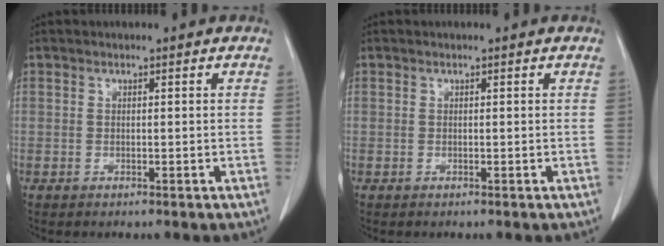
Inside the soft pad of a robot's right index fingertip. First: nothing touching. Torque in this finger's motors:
{"motor_torque": [0.00, 0.00, 0.07, 0.00]}